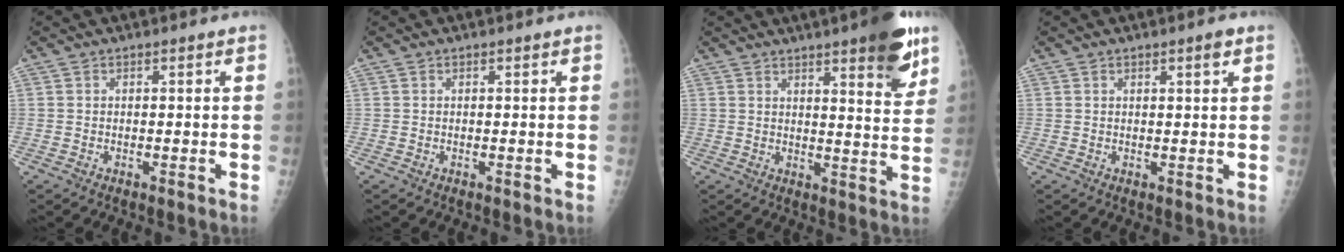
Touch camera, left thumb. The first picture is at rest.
{"total": 0.0}
{"total": 11.3, "force": [6.9, 2.4, 8.7], "torque": [-0.091, -0.036, 0.087]}
{"total": 1.7, "force": [1.0, 0.2, 1.3], "torque": [-0.021, -0.005, 0.015]}